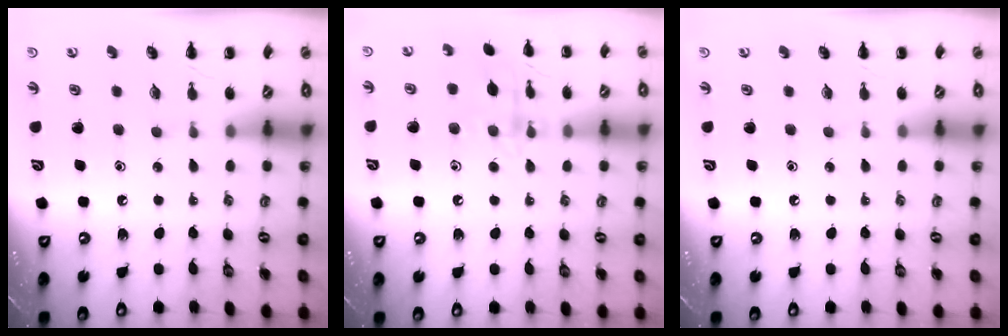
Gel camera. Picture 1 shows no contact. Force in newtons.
{"total": 10.6, "press": 10.6, "slide": 0.7}
{"total": 0.0}